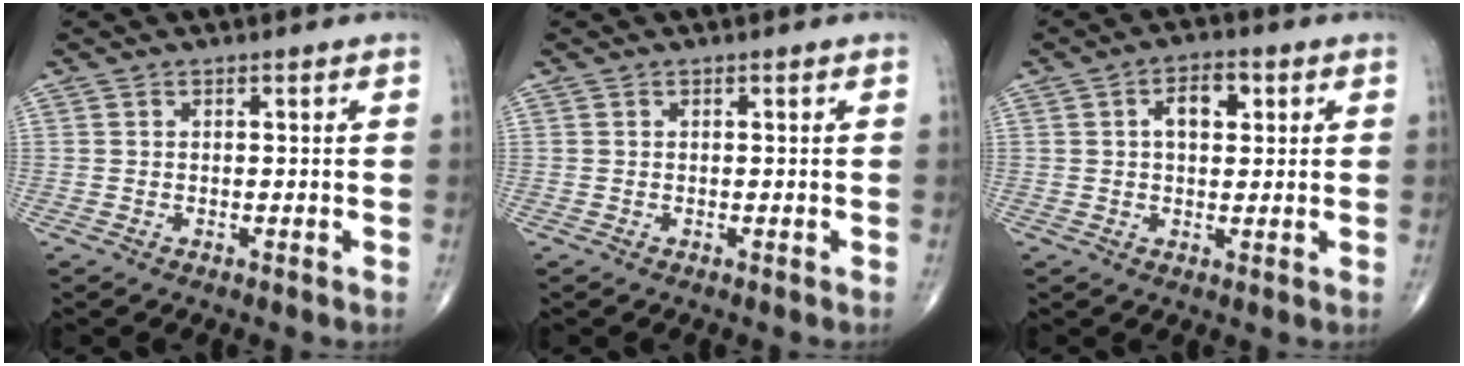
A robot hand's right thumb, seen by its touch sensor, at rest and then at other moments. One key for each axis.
{"total": 0.0}
{"total": 5.7, "fx": 1.6, "fy": 3.3, "fz": 4.4, "tx": -0.057, "ty": 0.006, "tz": 0.020}